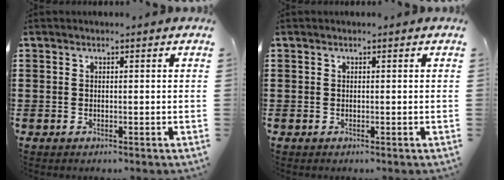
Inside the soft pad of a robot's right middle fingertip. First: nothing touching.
{"total": 0.0}